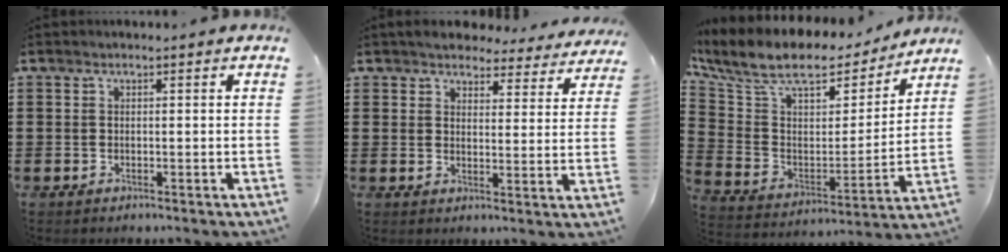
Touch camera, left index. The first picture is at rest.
{"total": 4.4, "force": [4.3, 0.7, 0.5], "torque": [-0.023, -0.025, 0.073]}
{"total": 10.8, "force": [8.4, 4.1, 5.4], "torque": [-0.143, -0.047, 0.147]}